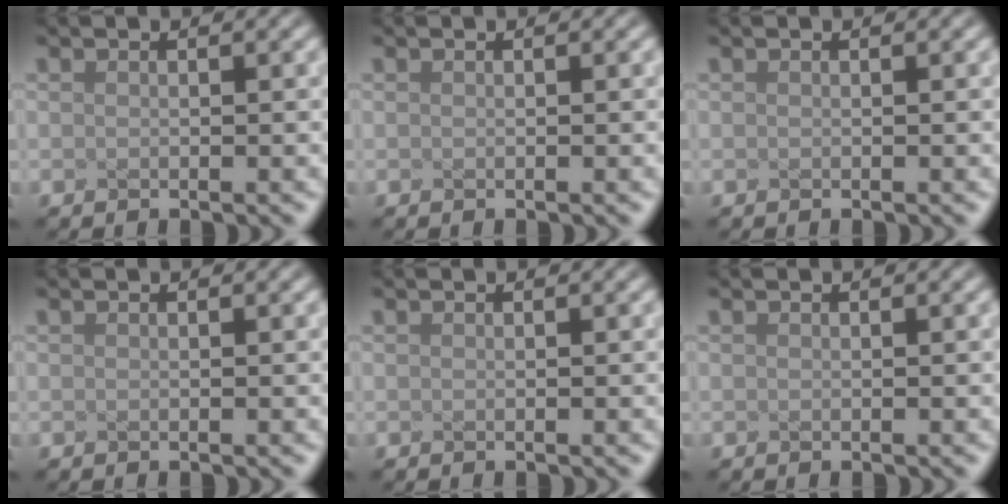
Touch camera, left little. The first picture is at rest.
{"total": 0.0}
{"total": 0.0}
{"total": 0.0}
{"total": 0.0}
{"total": 0.0}